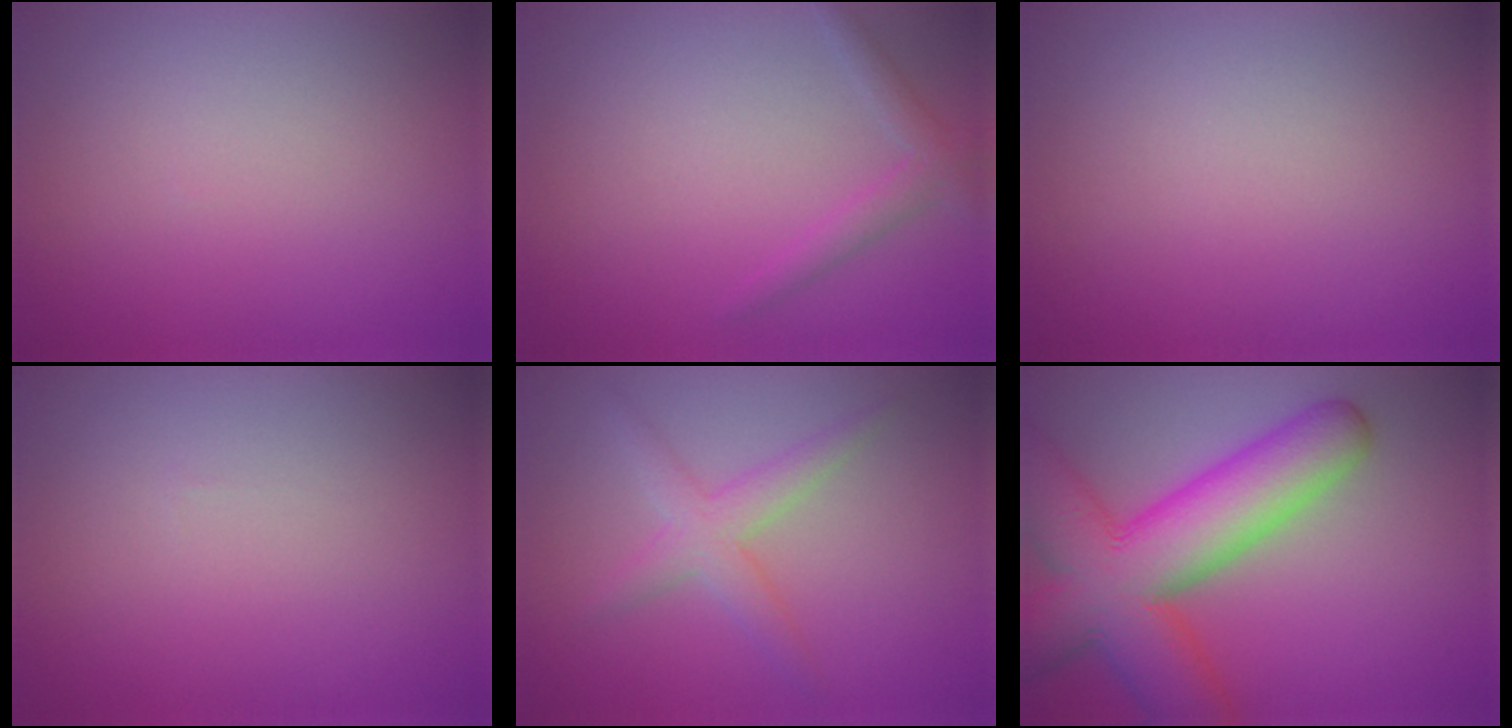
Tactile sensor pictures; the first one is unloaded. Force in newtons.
{"total": 1.7, "press": 1.7, "slide": 0.1}
{"total": 0.0}
{"total": 0.0}
{"total": 2.8, "press": 2.8, "slide": 0.2}
{"total": 12.1, "press": 12.1, "slide": 0.4}